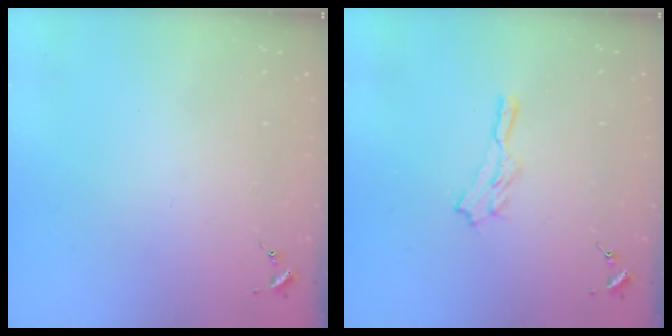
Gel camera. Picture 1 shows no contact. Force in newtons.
{"total": 5.5, "press": 5.5, "slide": 0.4}